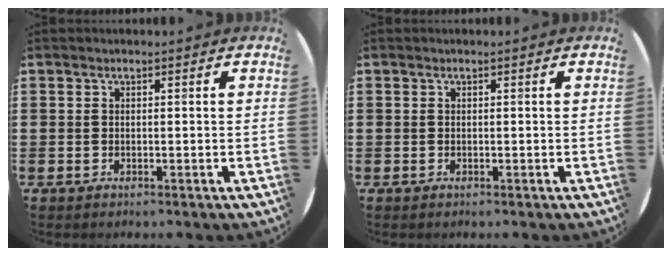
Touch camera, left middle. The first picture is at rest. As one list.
[{"total": 0.0}]